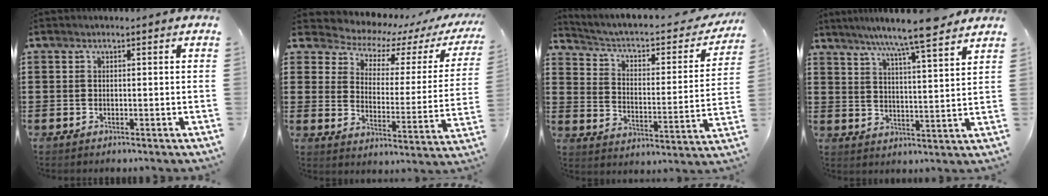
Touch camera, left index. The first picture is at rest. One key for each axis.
{"total": 3.8, "fx": 3.3, "fy": 1.8, "fz": 1.0, "tx": -0.046, "ty": -0.029, "tz": 0.048}
{"total": 3.8, "fx": 2.6, "fy": 1.5, "fz": 2.4, "tx": -0.061, "ty": -0.020, "tz": 0.033}
{"total": 8.0, "fx": 7.0, "fy": -0.4, "fz": 3.9, "tx": -0.089, "ty": -0.037, "tz": 0.118}